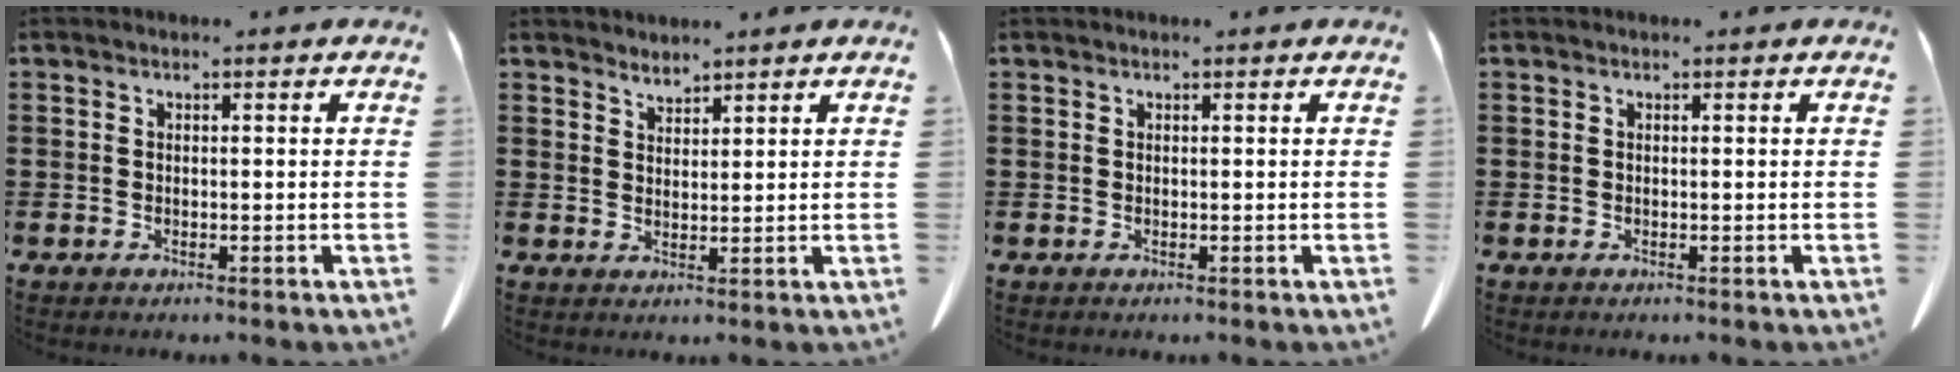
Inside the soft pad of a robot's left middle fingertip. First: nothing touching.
{"total": 2.1, "force": [2.1, 0.2, -0.2], "torque": [-0.002, -0.004, 0.041]}
{"total": 0.0}
{"total": 0.0}